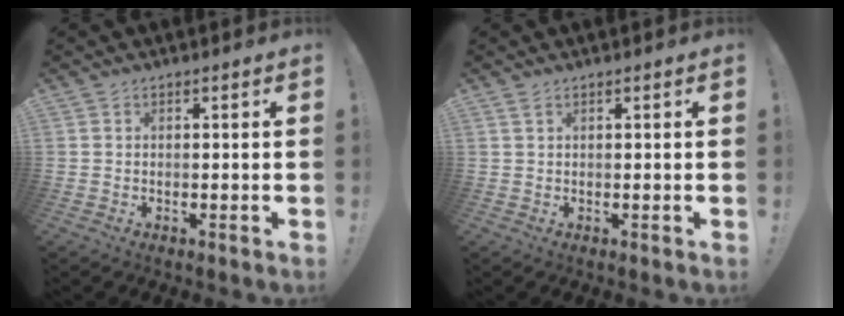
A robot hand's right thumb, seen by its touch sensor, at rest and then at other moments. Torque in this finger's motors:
{"motor_torque": [-0.17, 0.01, -0.20, 0.03, 0.07]}